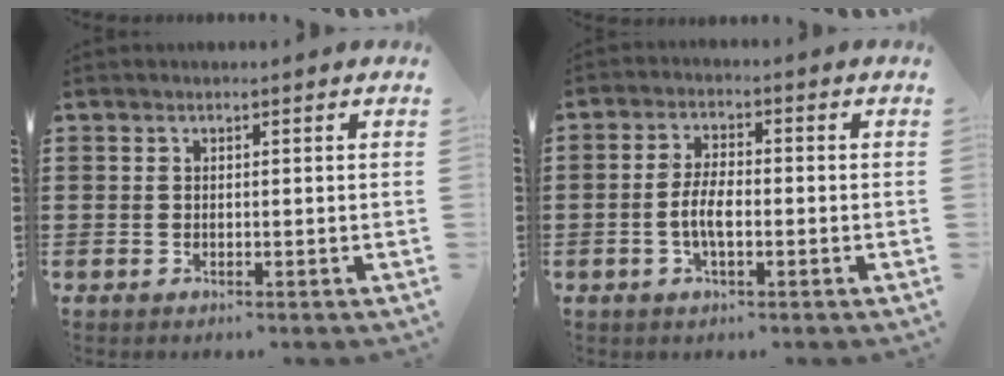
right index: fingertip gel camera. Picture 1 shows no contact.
{"total": 4.6, "force": [-1.1, 1.8, 4.1], "torque": [-0.093, 0.000, -0.026]}